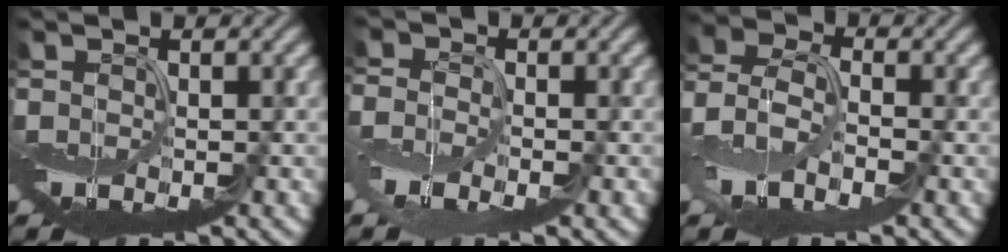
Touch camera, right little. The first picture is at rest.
{"total": 2.7, "force": [-1.5, 1.5, 1.6], "torque": [-0.037, -0.001, -0.041]}
{"total": 5.6, "force": [-1.6, 3.5, 4.1], "torque": [-0.091, 0.013, -0.047]}